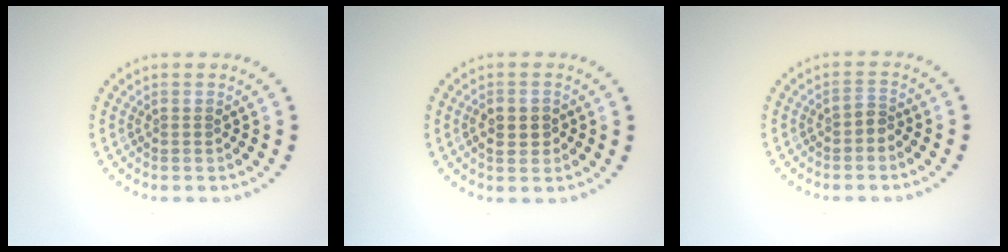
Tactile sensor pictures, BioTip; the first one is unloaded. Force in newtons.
{"total": 2.0, "press": 2.0, "slide": 0.2}
{"total": 1.1, "press": 0.8, "slide": 0.7}